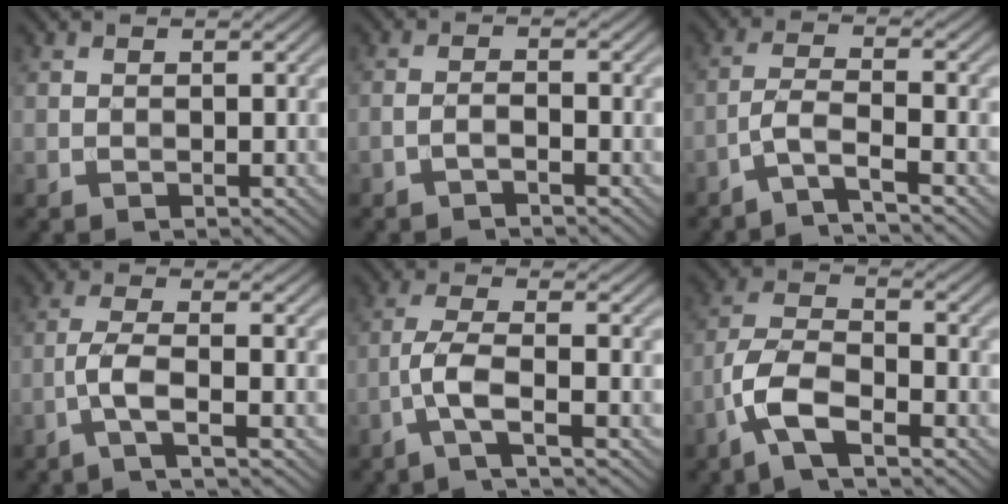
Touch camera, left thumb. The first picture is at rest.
{"total": 1.5, "force": [-1.2, 0.2, 1.0], "torque": [-0.019, 0.007, -0.028]}
{"total": 4.2, "force": [-2.7, 0.6, 3.1], "torque": [-0.058, 0.010, -0.075]}
{"total": 3.7, "force": [-1.7, 0.4, 3.3], "torque": [-0.071, 0.010, -0.050]}
{"total": 4.5, "force": [-2.1, 0.6, 3.9], "torque": [-0.083, 0.008, -0.059]}
{"total": 7.3, "force": [-4.2, 2.6, 5.3], "torque": [-0.114, 0.004, -0.099]}